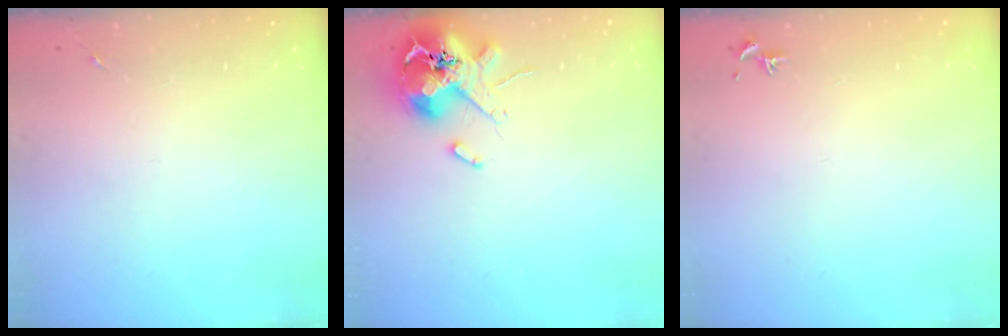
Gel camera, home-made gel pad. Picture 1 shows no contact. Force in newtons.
{"total": 13.9, "press": 13.8, "slide": 2.0}
{"total": 0.8, "press": 0.7, "slide": 0.3}